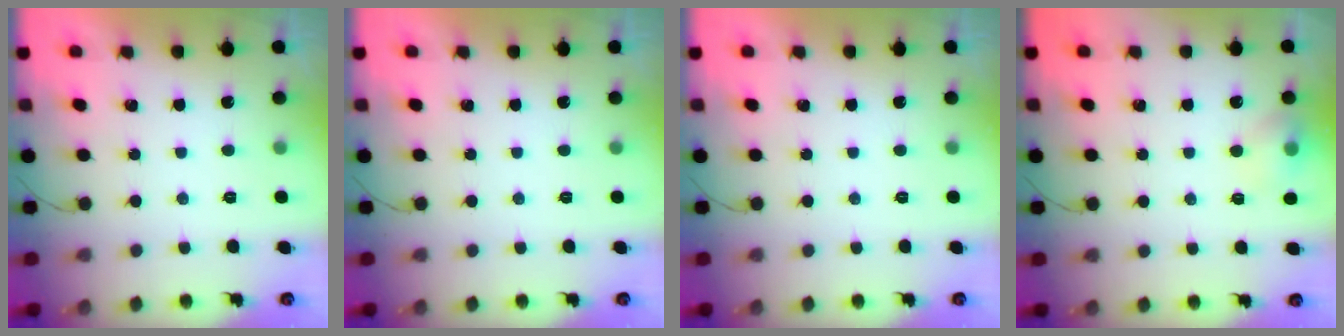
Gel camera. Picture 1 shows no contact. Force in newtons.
{"total": 0.0}
{"total": 0.0}
{"total": 7.9, "press": 7.7, "slide": 1.5}